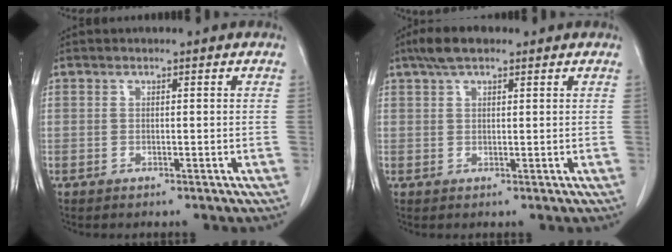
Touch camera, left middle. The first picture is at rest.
{"total": 4.3, "force": [3.0, 1.5, 2.7], "torque": [-0.057, 0.018, 0.053]}